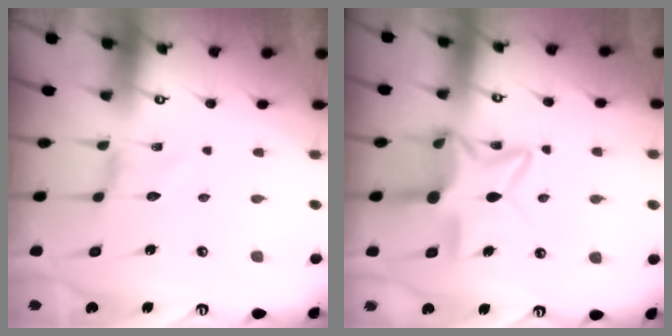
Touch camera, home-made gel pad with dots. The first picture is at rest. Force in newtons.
{"total": 12.4, "press": 12.3, "slide": 1.0}